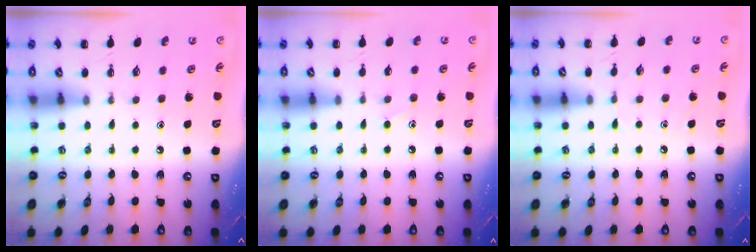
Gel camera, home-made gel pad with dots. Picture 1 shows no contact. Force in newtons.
{"total": 5.4, "press": 5.0, "slide": 1.9}
{"total": 4.9, "press": 4.5, "slide": 1.7}